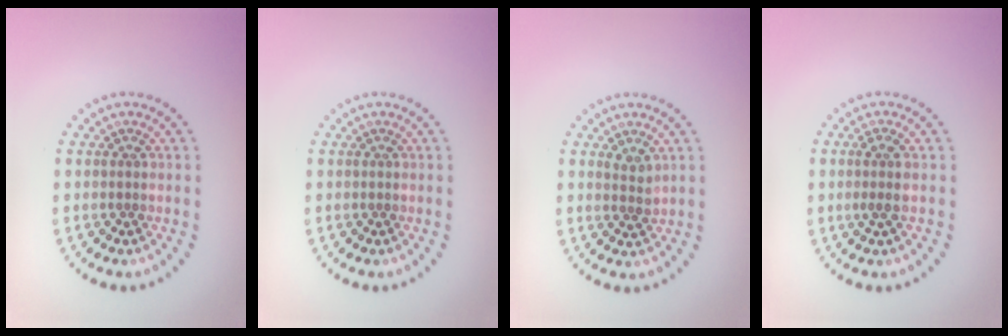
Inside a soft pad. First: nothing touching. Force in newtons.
{"total": 0.0}
{"total": 1.4, "press": 1.1, "slide": 0.9}
{"total": 1.6, "press": 1.3, "slide": 0.9}